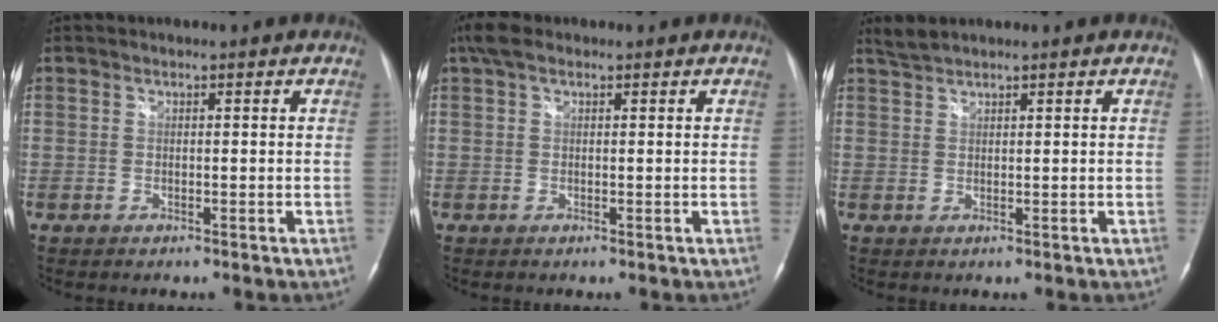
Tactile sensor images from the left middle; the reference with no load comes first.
{"total": 3.1, "force": [2.0, 1.4, 1.9], "torque": [-0.049, 0.028, 0.041]}
{"total": 1.9, "force": [1.9, -0.1, 0.3], "torque": [-0.013, 0.010, 0.043]}